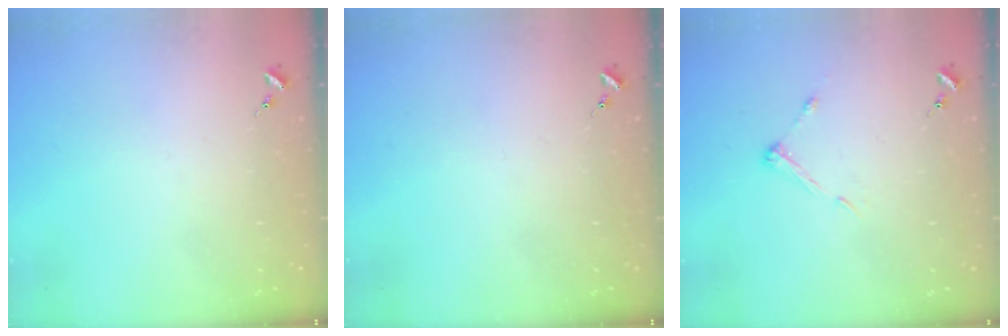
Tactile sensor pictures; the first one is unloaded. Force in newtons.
{"total": 0.0}
{"total": 5.6, "press": 5.5, "slide": 0.7}